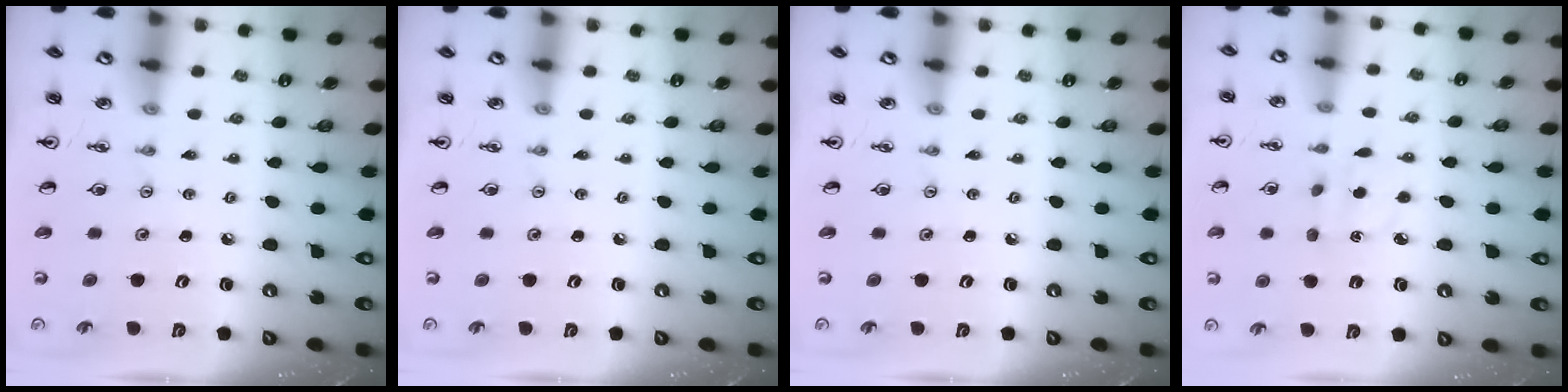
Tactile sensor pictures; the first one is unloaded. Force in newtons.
{"total": 0.0}
{"total": 0.0}
{"total": 3.4, "press": 3.4, "slide": 0.5}